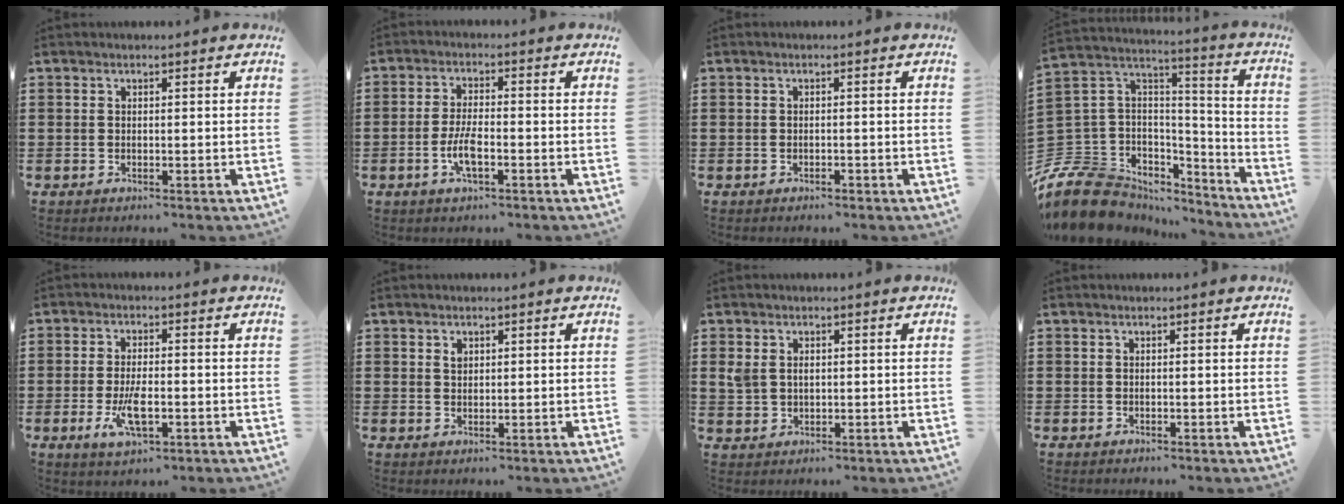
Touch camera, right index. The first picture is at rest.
{"total": 4.6, "force": [-1.6, 1.2, 4.1], "torque": [-0.090, -0.004, -0.035]}
{"total": 0.7, "force": [-0.6, 0.0, 0.2], "torque": [-0.008, -0.005, -0.012]}
{"total": 11.3, "force": [-7.2, 7.8, 4.0], "torque": [-0.129, 0.005, -0.138]}
{"total": 5.8, "force": [-1.8, 2.1, 5.1], "torque": [-0.105, -0.013, -0.036]}
{"total": 1.2, "force": [0.6, 0.8, 0.7], "torque": [-0.015, 0.003, 0.012]}
{"total": 2.5, "force": [0.6, 1.9, 1.5], "torque": [-0.035, 0.009, 0.011]}
{"total": 0.0}